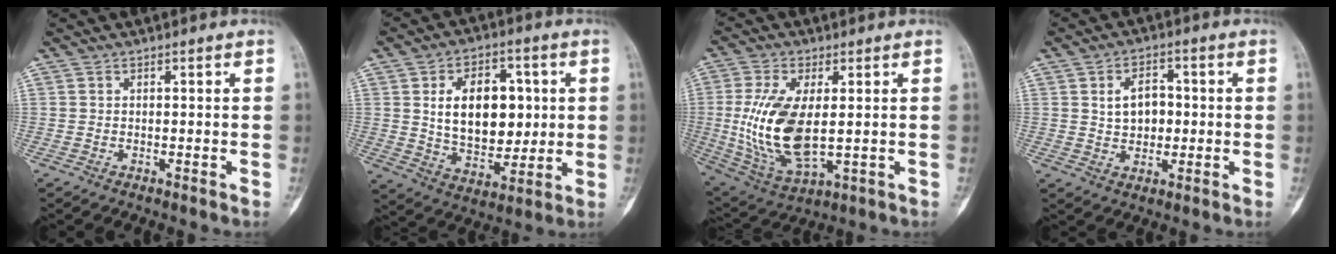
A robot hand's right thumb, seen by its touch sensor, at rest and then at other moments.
{"total": 15.6, "force": [2.4, 10.1, 11.7], "torque": [-0.141, -0.009, 0.047]}
{"total": 15.5, "force": [0.2, 7.3, 13.7], "torque": [-0.283, -0.017, 0.020]}
{"total": 6.5, "force": [0.7, 4.6, 4.6], "torque": [-0.056, 0.005, 0.012]}